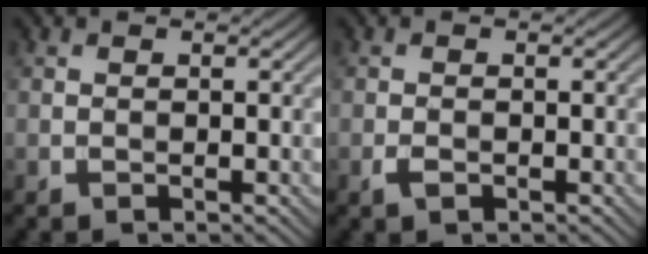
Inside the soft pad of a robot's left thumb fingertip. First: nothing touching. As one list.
[{"total": 1.2, "force": [-0.6, 0.6, 0.9], "torque": [-0.019, 0.001, -0.010]}]